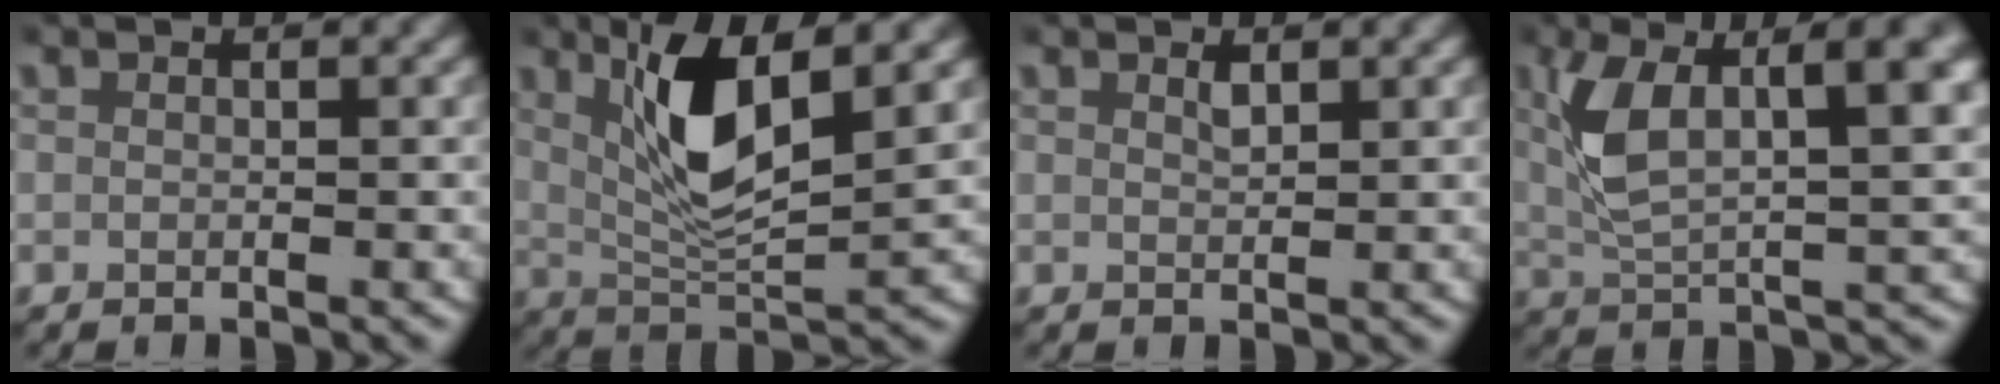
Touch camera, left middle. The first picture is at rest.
{"total": 6.3, "force": [2.5, 1.6, 5.6], "torque": [-0.099, 0.002, 0.045]}
{"total": 0.9, "force": [0.7, 0.2, 0.6], "torque": [-0.010, -0.004, 0.017]}
{"total": 8.3, "force": [2.1, 3.5, 7.2], "torque": [-0.124, 0.008, 0.037]}